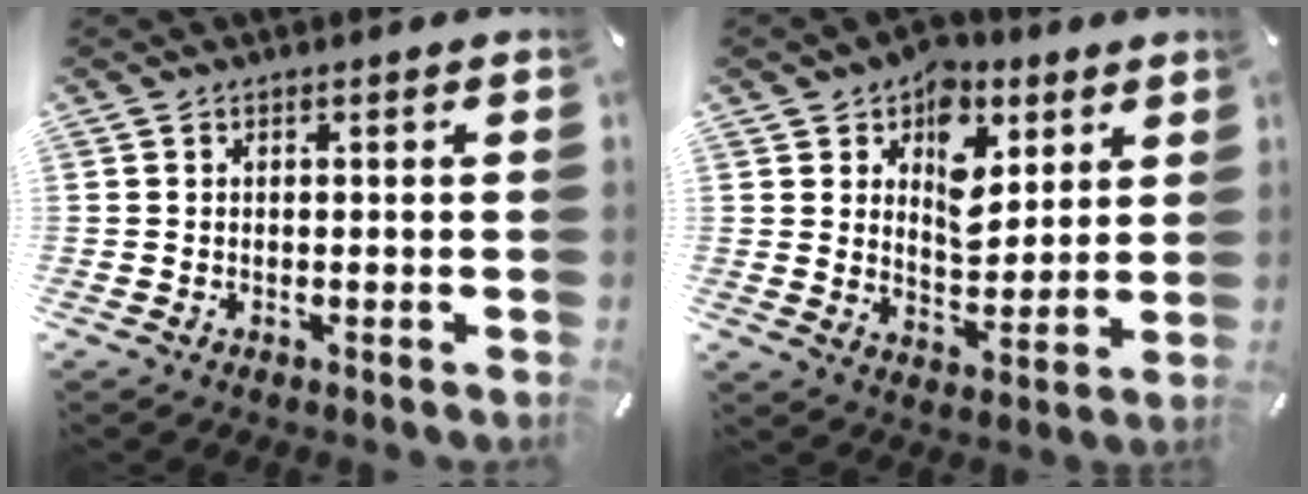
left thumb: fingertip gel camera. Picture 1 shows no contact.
{"total": 11.5, "force": [5.3, 8.4, 5.9], "torque": [-0.076, -0.031, 0.094]}